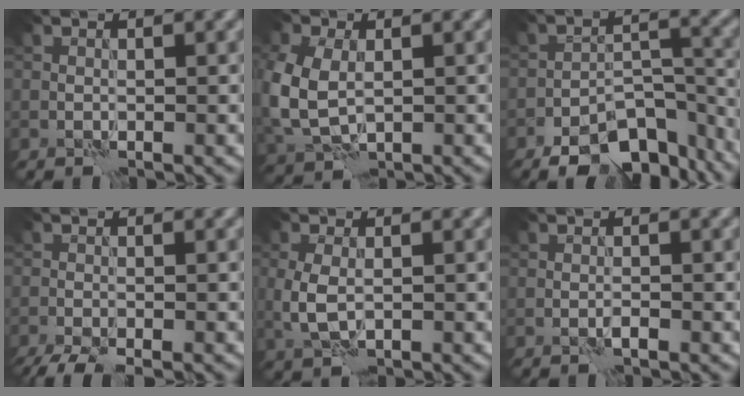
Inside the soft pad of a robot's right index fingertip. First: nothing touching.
{"total": 7.3, "force": [-0.2, 5.2, 5.2], "torque": [-0.151, -0.005, 0.003]}
{"total": 9.5, "force": [-7.0, 4.1, 5.0], "torque": [-0.067, -0.003, -0.114]}
{"total": 3.8, "force": [-3.0, 0.5, 2.2], "torque": [-0.040, -0.010, -0.060]}
{"total": 2.9, "force": [-0.1, 1.8, 2.3], "torque": [-0.061, -0.004, -0.001]}
{"total": 0.7, "force": [-0.5, 0.0, 0.5], "torque": [-0.010, 0.003, -0.011]}